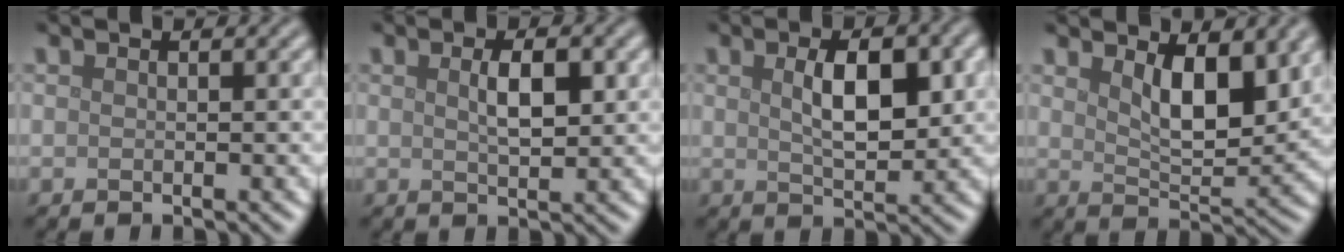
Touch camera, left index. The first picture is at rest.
{"total": 2.8, "force": [0.8, 1.0, 2.5], "torque": [-0.046, 0.001, 0.015]}
{"total": 5.1, "force": [1.1, 2.1, 4.5], "torque": [-0.078, 0.002, 0.022]}
{"total": 5.7, "force": [2.5, 2.3, 4.5], "torque": [-0.079, -0.009, 0.045]}